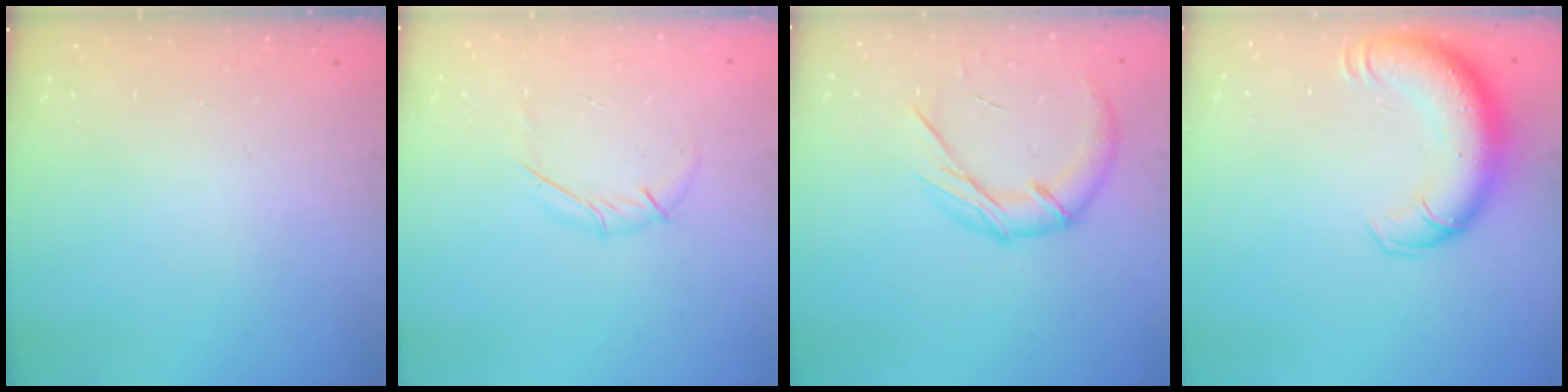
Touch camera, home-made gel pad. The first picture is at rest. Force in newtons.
{"total": 4.2, "press": 4.1, "slide": 0.9}
{"total": 11.8, "press": 11.8, "slide": 0.8}
{"total": 14.3, "press": 13.9, "slide": 3.3}